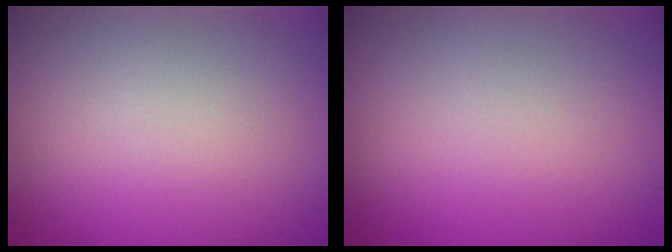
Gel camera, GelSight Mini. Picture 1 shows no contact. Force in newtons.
{"total": 0.0}